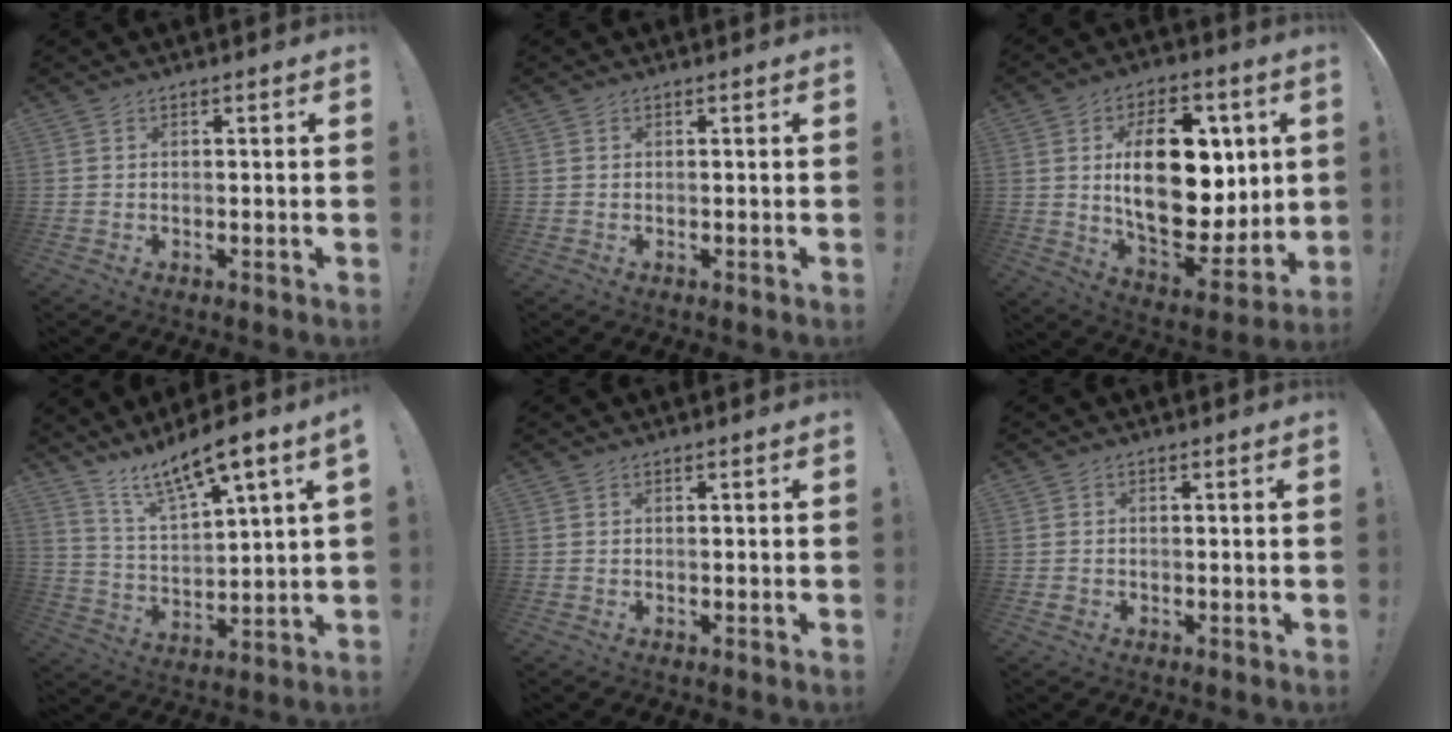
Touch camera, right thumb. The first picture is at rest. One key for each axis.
{"total": 0.0}
{"total": 26.2, "fx": 4.3, "fy": 15.3, "fz": 20.8, "tx": -0.340, "ty": -0.022, "tz": 0.088}
{"total": 10.4, "fx": 8.8, "fy": 1.1, "fz": 5.4, "tx": -0.107, "ty": -0.062, "tz": 0.150}
{"total": 0.0}
{"total": 1.1, "fx": -0.4, "fy": 0.9, "fz": 0.4, "tx": -0.013, "ty": 0.005, "tz": -0.005}